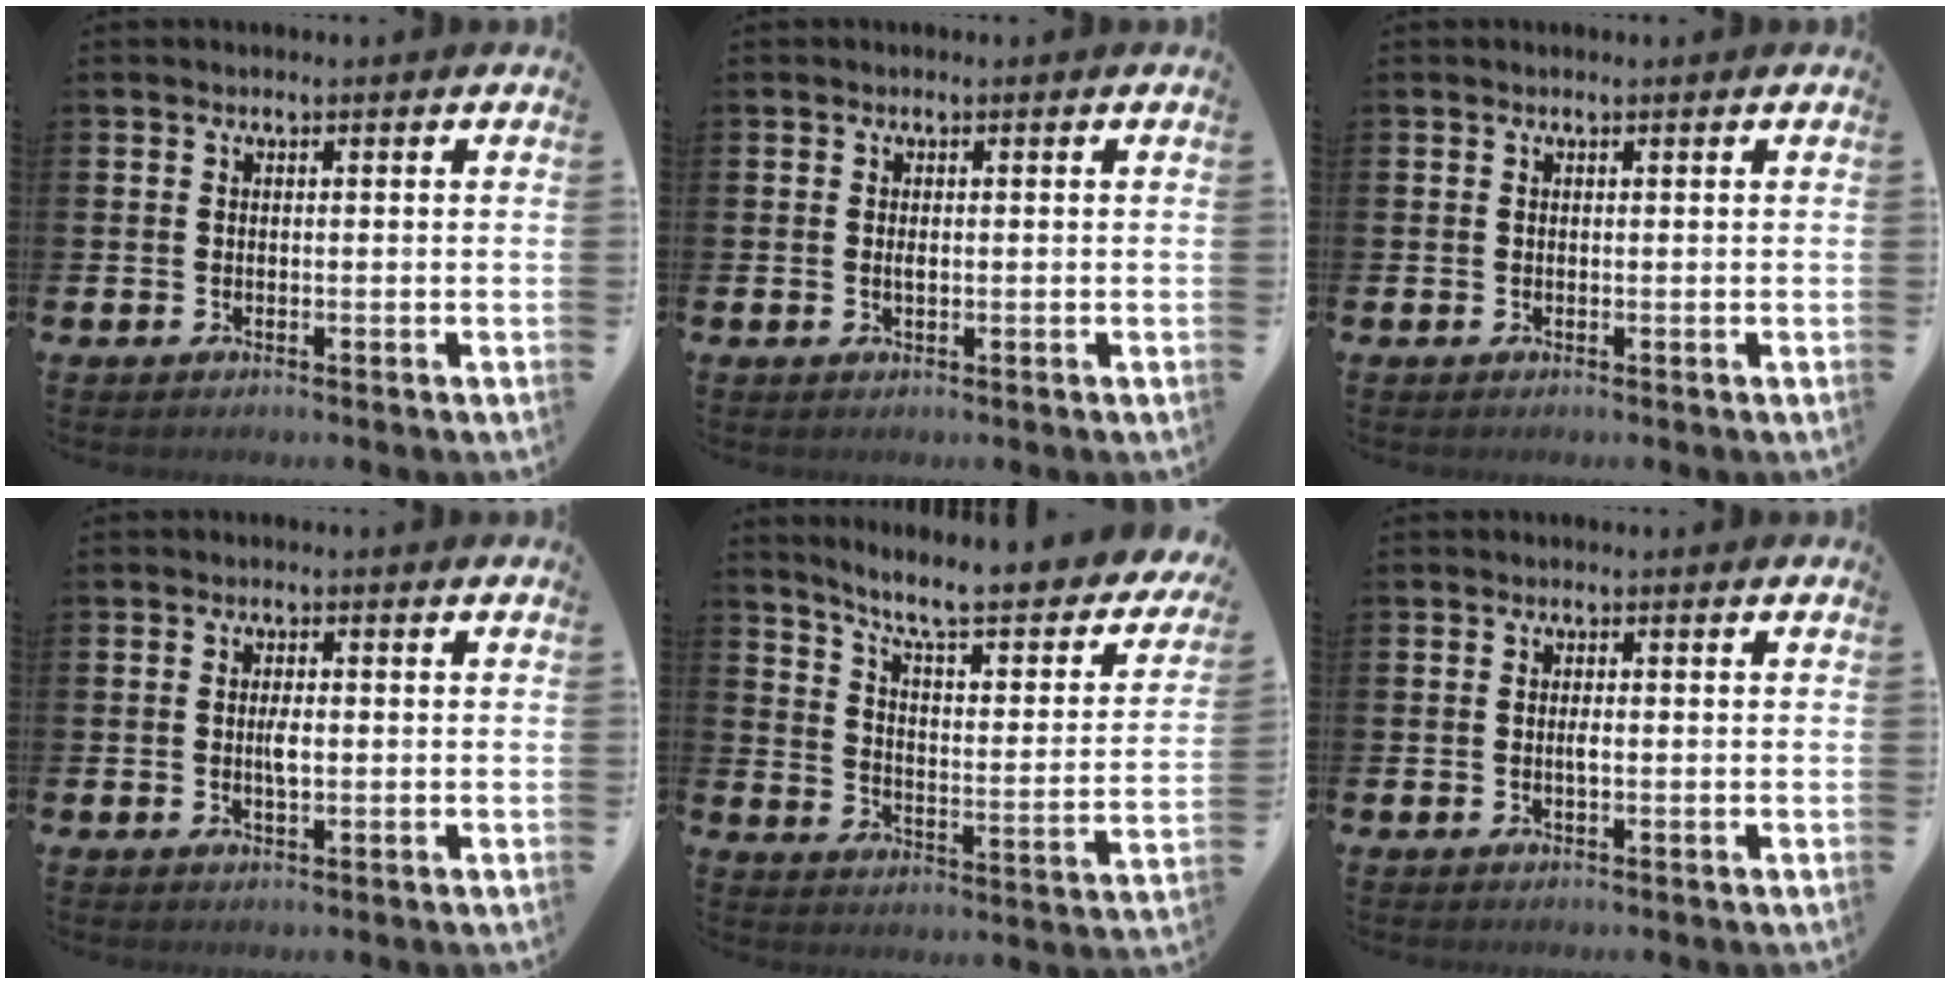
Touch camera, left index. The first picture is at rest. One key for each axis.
{"total": 0.7, "fx": 0.1, "fy": 0.3, "fz": 0.6, "tx": -0.014, "ty": 0.002, "tz": 0.001}
{"total": 0.0}
{"total": 2.0, "fx": -0.1, "fy": 0.8, "fz": 1.9, "tx": -0.029, "ty": -0.002, "tz": -0.004}
{"total": 8.2, "fx": 6.7, "fy": 1.5, "fz": 4.4, "tx": -0.105, "ty": -0.054, "tz": 0.106}
{"total": 0.9, "fx": -0.1, "fy": 0.3, "fz": 0.9, "tx": -0.011, "ty": -0.003, "tz": -0.004}